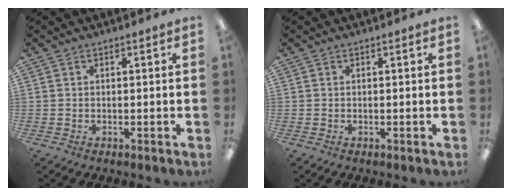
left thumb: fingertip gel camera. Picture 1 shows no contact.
{"total": 0.0}